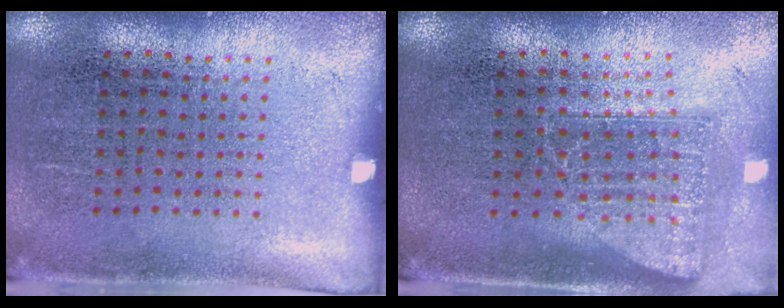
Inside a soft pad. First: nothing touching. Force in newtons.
{"total": 1.7, "press": 1.3, "slide": 1.1}